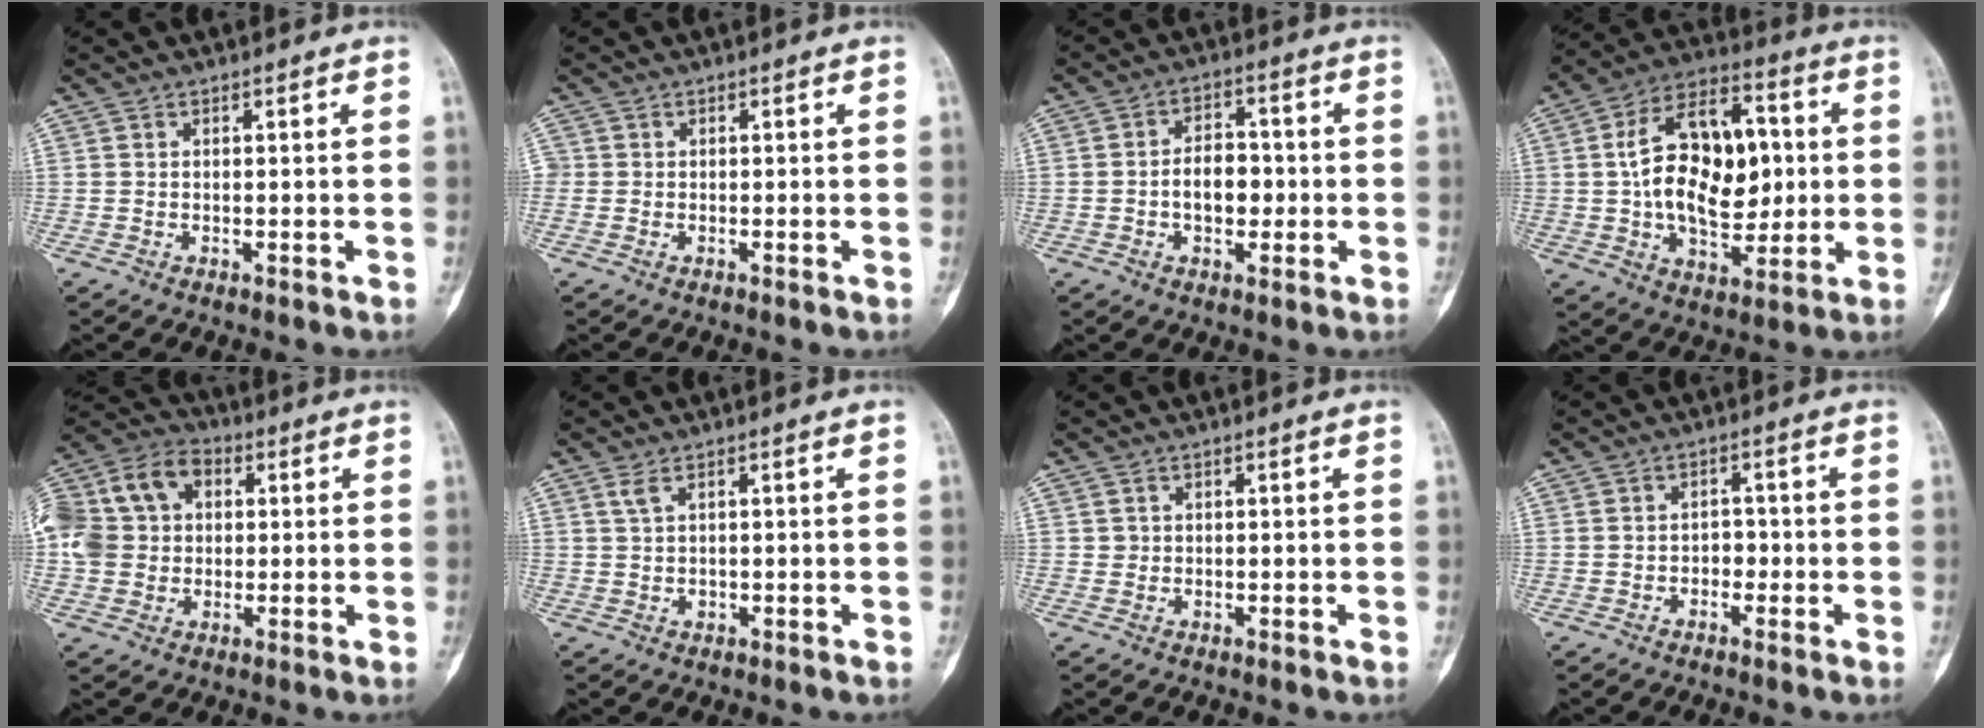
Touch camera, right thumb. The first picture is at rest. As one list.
[{"total": 1.0, "force": [0.0, 0.9, 0.2], "torque": [0.006, 0.004, -0.003]}, {"total": 7.2, "force": [-0.9, 4.6, 5.4], "torque": [-0.067, 0.016, -0.019]}, {"total": 20.6, "force": [1.6, 12.5, 16.3], "torque": [-0.234, 0.017, 0.028]}, {"total": 17.1, "force": [2.5, 13.6, 10.2], "torque": [-0.205, 0.038, 0.041]}, {"total": 1.8, "force": [0.7, 0.9, 1.4], "torque": [-0.031, -0.001, 0.018]}, {"total": 0.9, "force": [0.1, 0.8, 0.1], "torque": [0.006, 0.003, 0.003]}, {"total": 2.5, "force": [-0.8, 1.9, 1.5], "torque": [-0.004, 0.010, -0.017]}]